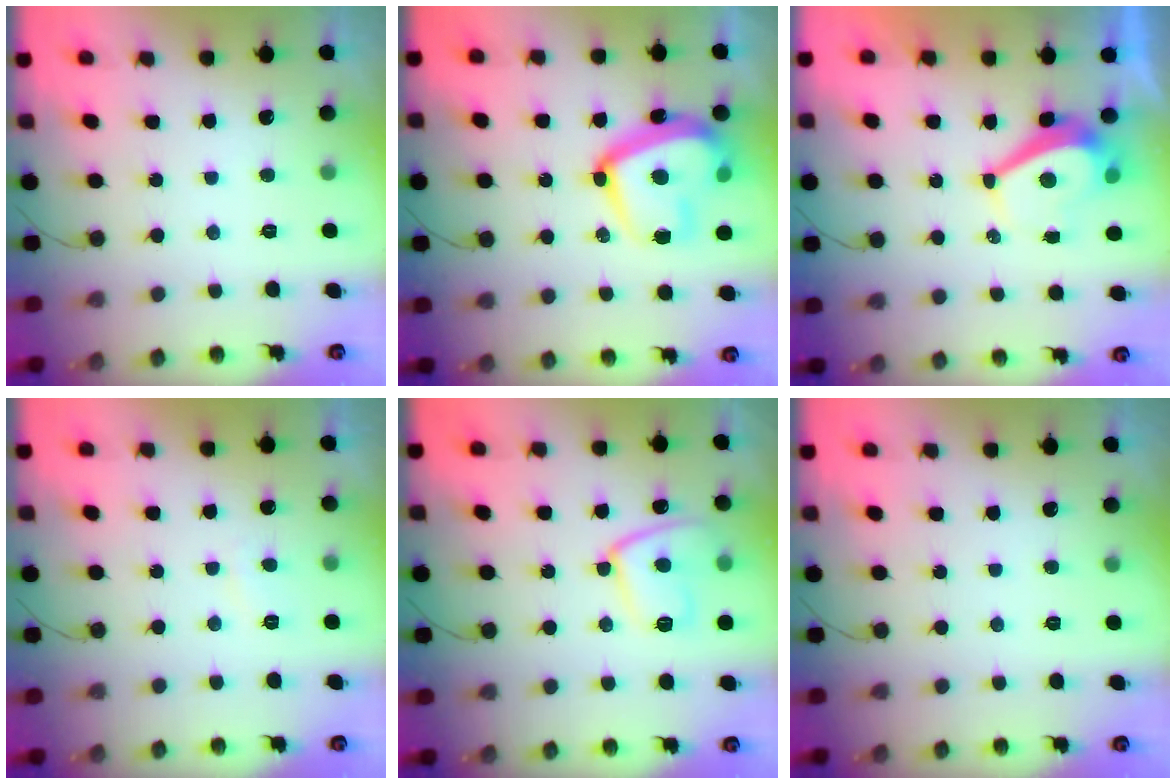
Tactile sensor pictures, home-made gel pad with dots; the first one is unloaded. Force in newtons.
{"total": 19.5, "press": 19.5, "slide": 1.8}
{"total": 4.0, "press": 3.9, "slide": 0.3}
{"total": 1.6, "press": 1.5, "slide": 0.6}
{"total": 11.6, "press": 11.5, "slide": 1.1}
{"total": 0.0}